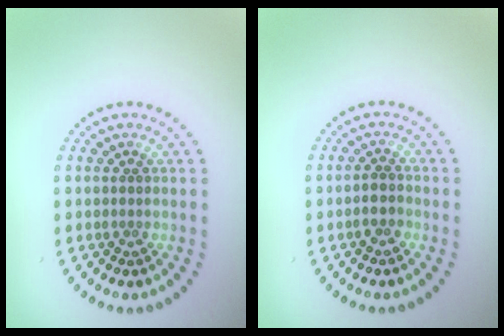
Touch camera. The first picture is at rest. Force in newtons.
{"total": 1.5, "press": 1.2, "slide": 0.8}